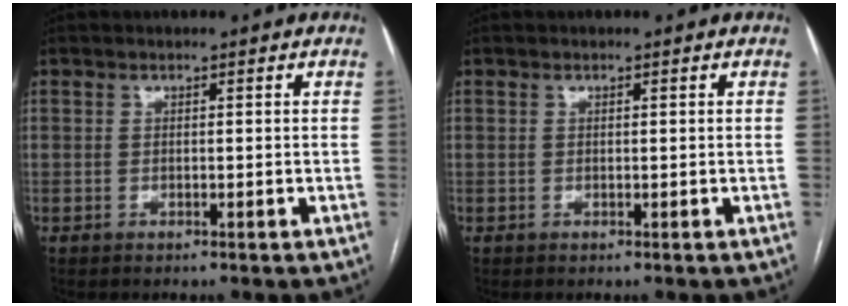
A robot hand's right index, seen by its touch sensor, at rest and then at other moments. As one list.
[{"total": 0.0}]